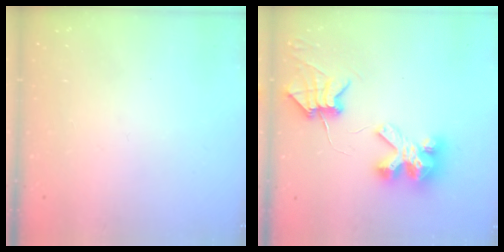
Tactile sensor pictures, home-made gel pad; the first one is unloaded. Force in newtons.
{"total": 8.9, "press": 8.9, "slide": 0.8}